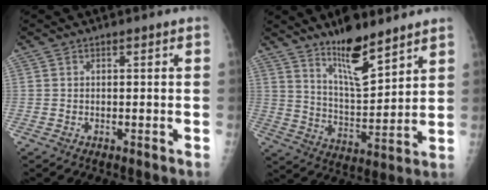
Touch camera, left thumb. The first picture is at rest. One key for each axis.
{"total": 12.3, "fx": 8.9, "fy": 3.6, "fz": 7.8, "tx": -0.112, "ty": -0.070, "tz": 0.162}